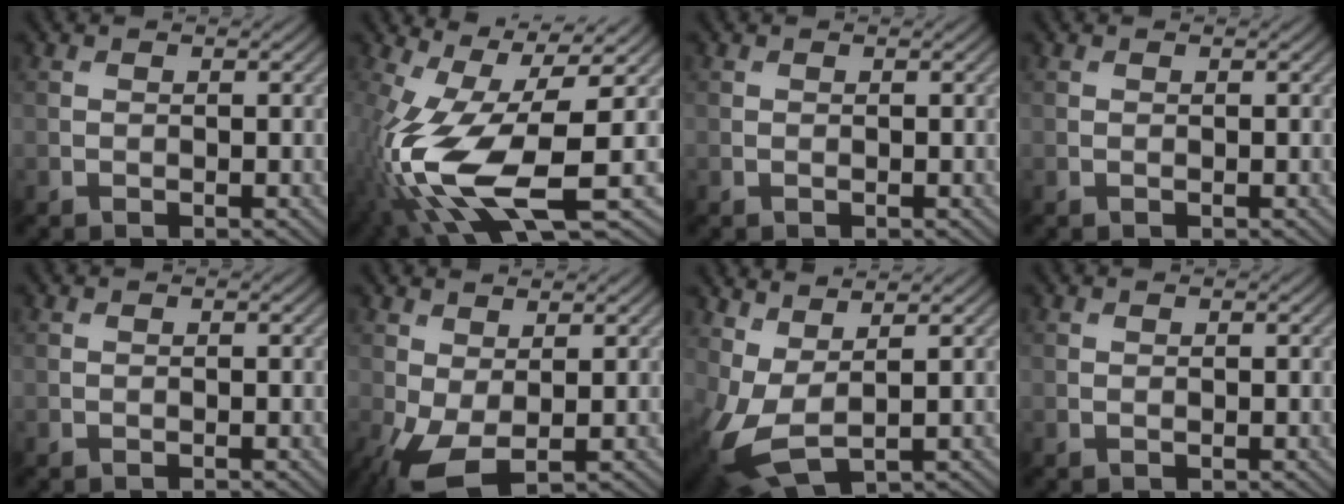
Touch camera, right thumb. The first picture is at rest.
{"total": 16.1, "force": [-4.6, 5.8, 14.3], "torque": [-0.334, -0.034, -0.067]}
{"total": 0.0}
{"total": 0.0}
{"total": 0.0}
{"total": 5.4, "force": [-1.3, 2.5, 4.6], "torque": [-0.126, -0.007, -0.024]}
{"total": 6.2, "force": [1.3, 2.7, 5.5], "torque": [-0.143, -0.007, 0.026]}
{"total": 0.0}